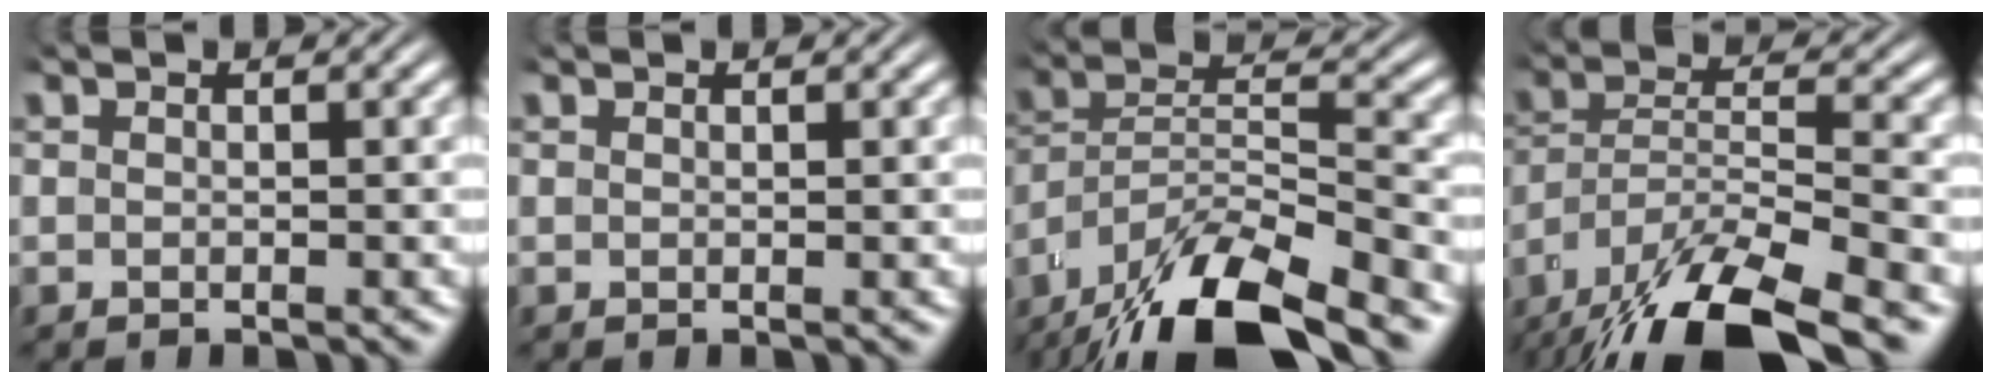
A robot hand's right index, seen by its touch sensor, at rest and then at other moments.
{"total": 0.0}
{"total": 10.7, "force": [-6.0, 5.9, 6.6], "torque": [-0.121, -0.026, -0.089]}
{"total": 8.8, "force": [-4.2, 5.0, 5.9], "torque": [-0.112, -0.013, -0.068]}